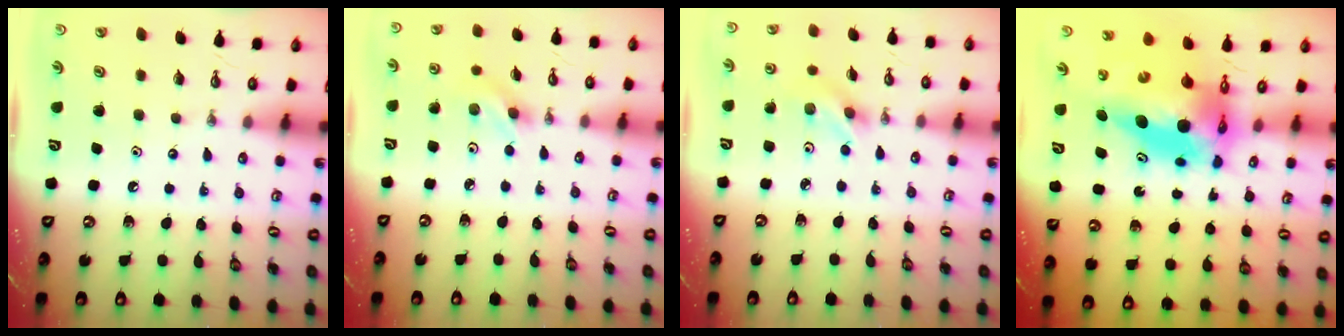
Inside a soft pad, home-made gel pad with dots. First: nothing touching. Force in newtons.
{"total": 2.6, "press": 2.3, "slide": 1.1}
{"total": 2.7, "press": 2.7, "slide": 0.3}
{"total": 12.0, "press": 12.0, "slide": 1.0}